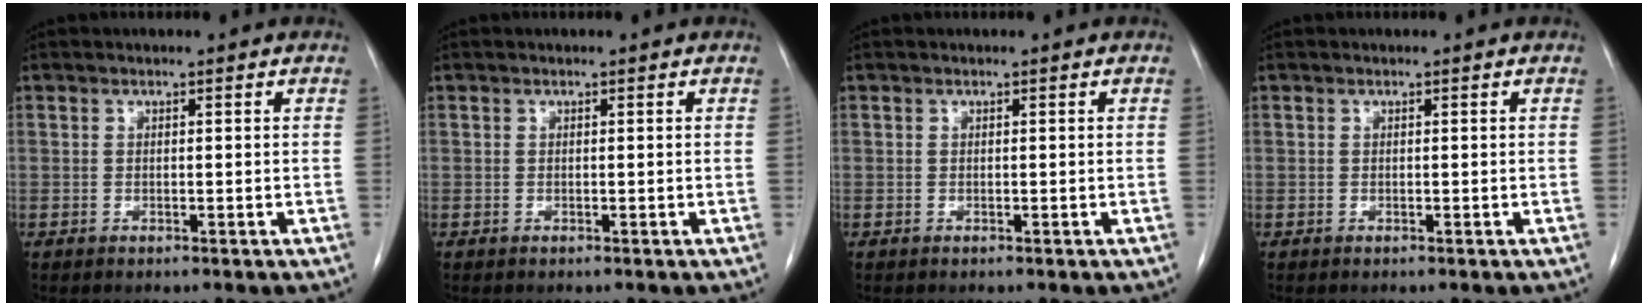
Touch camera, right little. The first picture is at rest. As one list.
[{"total": 0.0}, {"total": 0.0}, {"total": 0.0}]